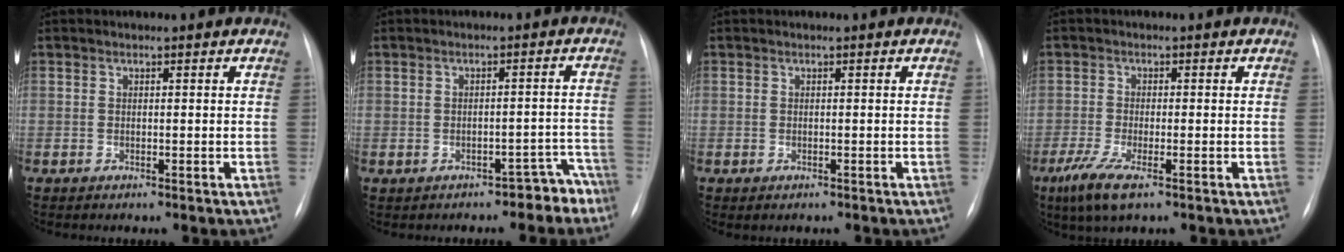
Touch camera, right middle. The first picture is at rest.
{"total": 3.8, "force": [-3.1, 1.8, 1.1], "torque": [-0.003, 0.035, -0.033]}
{"total": 0.7, "force": [-0.5, 0.4, 0.3], "torque": [-0.008, -0.001, -0.005]}
{"total": 5.5, "force": [-3.2, 1.1, 4.3], "torque": [-0.101, -0.017, -0.060]}